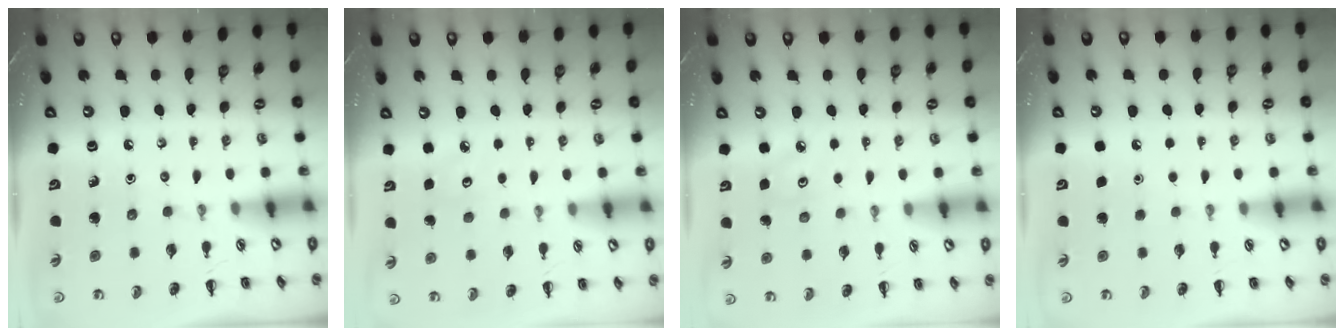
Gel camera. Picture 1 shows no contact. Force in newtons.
{"total": 3.4, "press": 3.3, "slide": 1.1}
{"total": 4.7, "press": 4.5, "slide": 1.4}
{"total": 1.7, "press": 1.7, "slide": 0.1}